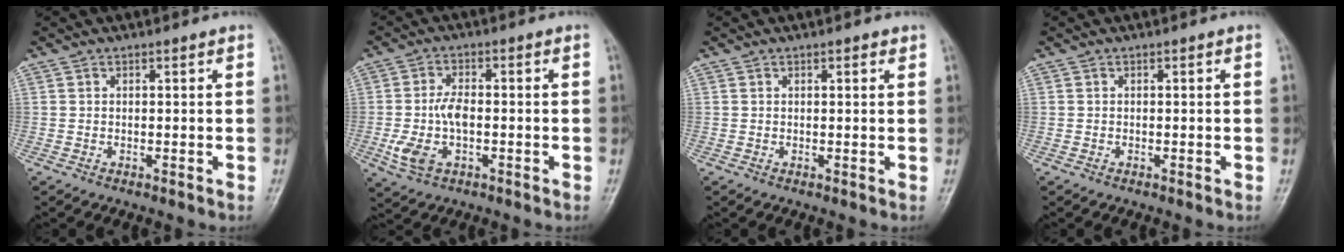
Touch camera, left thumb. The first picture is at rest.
{"total": 7.6, "force": [-1.5, 4.2, 6.2], "torque": [-0.137, 0.007, -0.026]}
{"total": 1.0, "force": [0.6, 0.4, 0.7], "torque": [-0.009, -0.001, 0.006]}
{"total": 0.0}